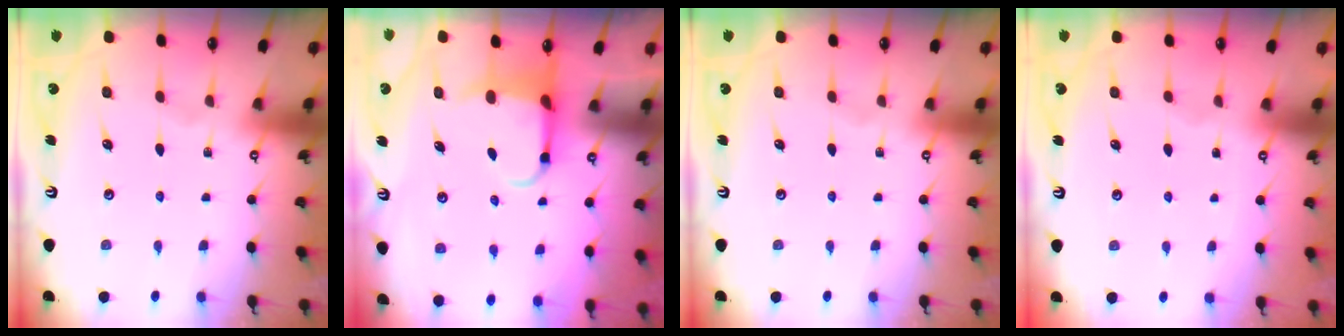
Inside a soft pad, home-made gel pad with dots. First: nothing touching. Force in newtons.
{"total": 4.0, "press": 3.8, "slide": 1.0}
{"total": 0.0}
{"total": 1.2, "press": 1.2, "slide": 0.1}